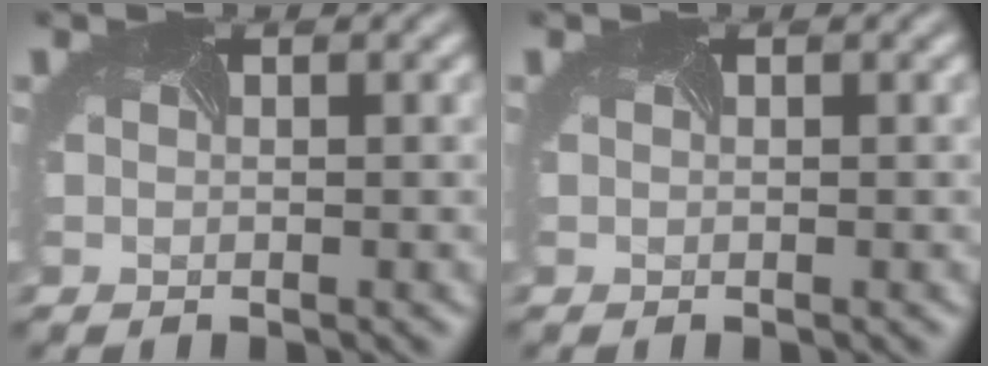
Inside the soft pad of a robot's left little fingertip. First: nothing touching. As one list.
[{"total": 0.0}]